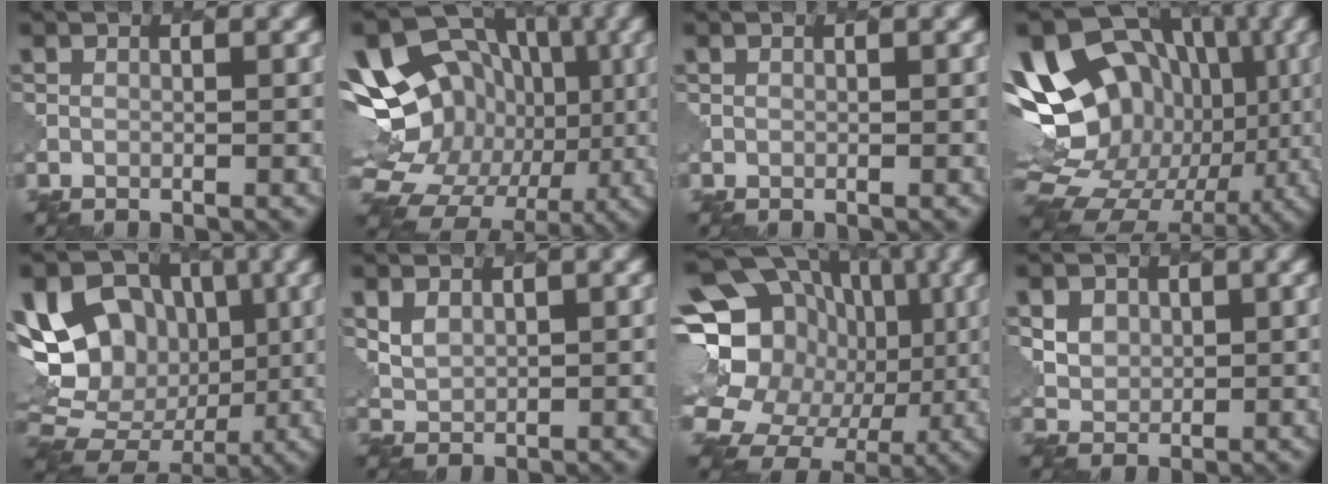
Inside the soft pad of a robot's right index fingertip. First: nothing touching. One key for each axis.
{"total": 18.7, "fx": -1.1, "fy": 16.0, "fz": 9.7, "tx": -0.186, "ty": 0.022, "tz": -0.014}
{"total": 0.6, "fx": 0.2, "fy": 0.5, "fz": 0.2, "tx": 0.000, "ty": -0.002, "tz": 0.005}
{"total": 19.9, "fx": 2.3, "fy": 15.5, "fz": 12.2, "tx": -0.195, "ty": 0.034, "tz": 0.029}
{"total": 15.3, "fx": 2.4, "fy": 12.9, "fz": 7.9, "tx": -0.170, "ty": 0.016, "tz": 0.050}
{"total": 2.0, "fx": 1.2, "fy": 1.4, "fz": 0.7, "tx": -0.021, "ty": -0.002, "tz": 0.027}
{"total": 21.0, "fx": -0.3, "fy": 18.7, "fz": 9.6, "tx": -0.199, "ty": 0.031, "tz": -0.025}
{"total": 5.1, "fx": 2.6, "fy": 4.0, "fz": 2.0, "tx": -0.053, "ty": 0.012, "tz": 0.040}